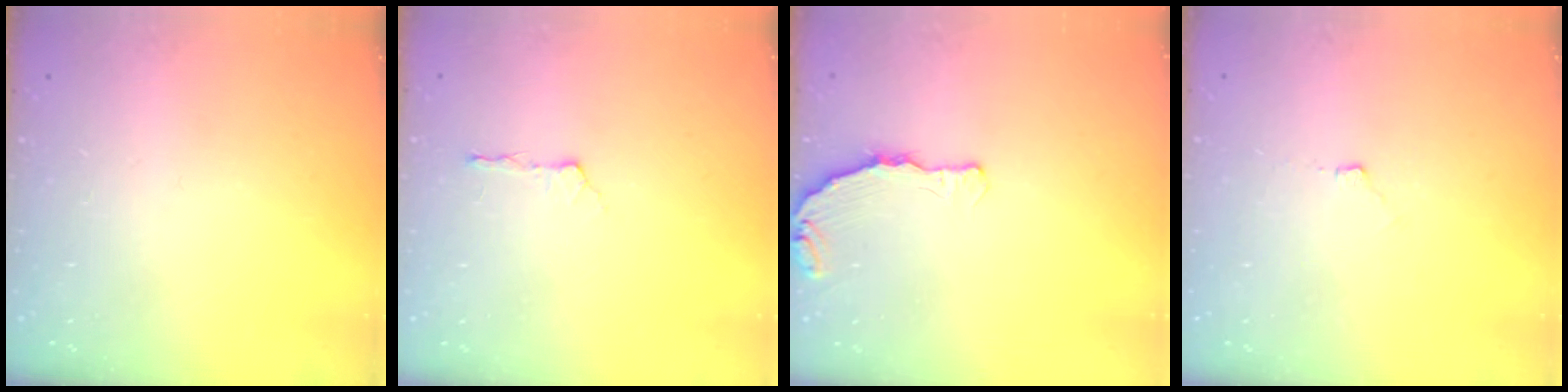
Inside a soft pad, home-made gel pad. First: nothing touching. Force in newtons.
{"total": 2.9, "press": 2.4, "slide": 1.6}
{"total": 6.2, "press": 5.4, "slide": 3.1}
{"total": 2.9, "press": 2.8, "slide": 0.4}